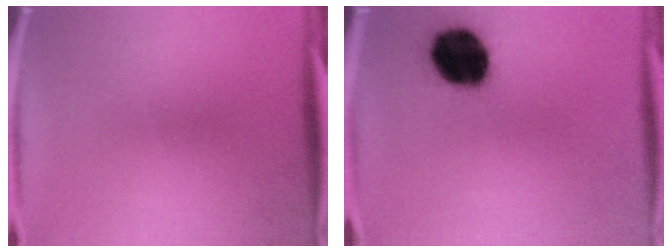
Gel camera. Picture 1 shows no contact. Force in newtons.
{"total": 18.5}